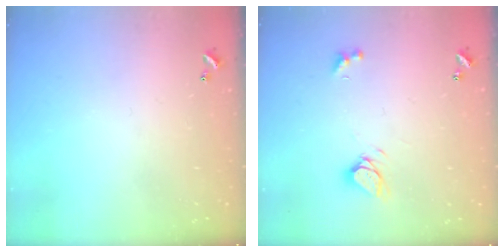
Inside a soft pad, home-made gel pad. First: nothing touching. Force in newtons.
{"total": 4.7, "press": 4.7, "slide": 0.4}